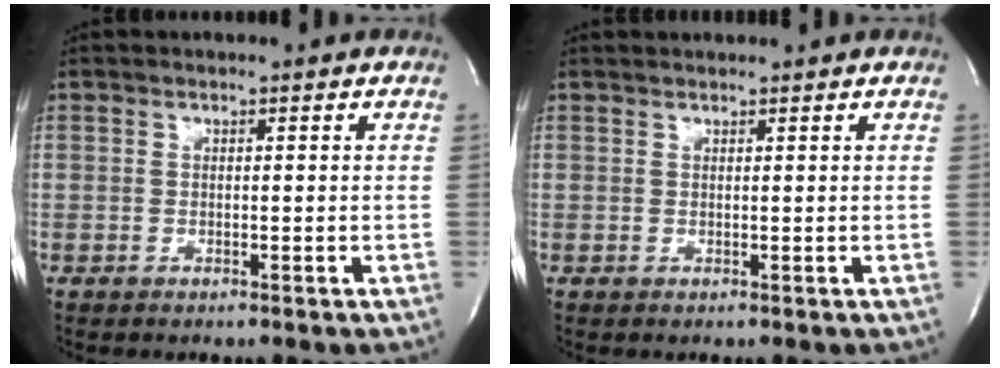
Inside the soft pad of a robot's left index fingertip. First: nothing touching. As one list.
[{"total": 1.8, "force": [1.7, 0.0, 0.7], "torque": [-0.016, 0.023, 0.024]}]